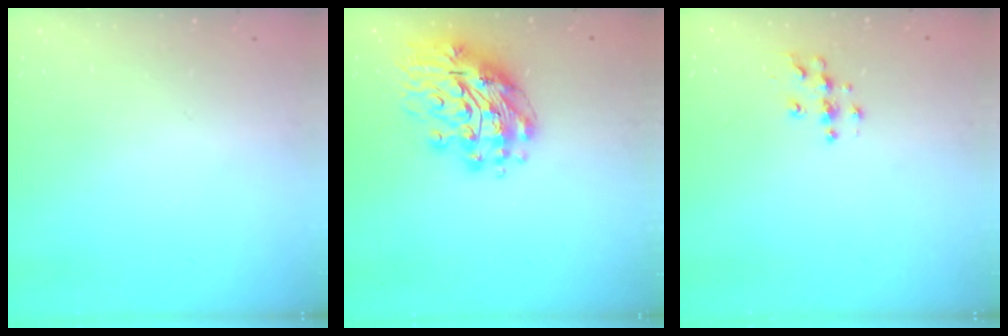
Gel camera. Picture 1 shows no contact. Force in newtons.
{"total": 14.3, "press": 14.2, "slide": 1.9}
{"total": 5.0, "press": 5.0, "slide": 0.2}